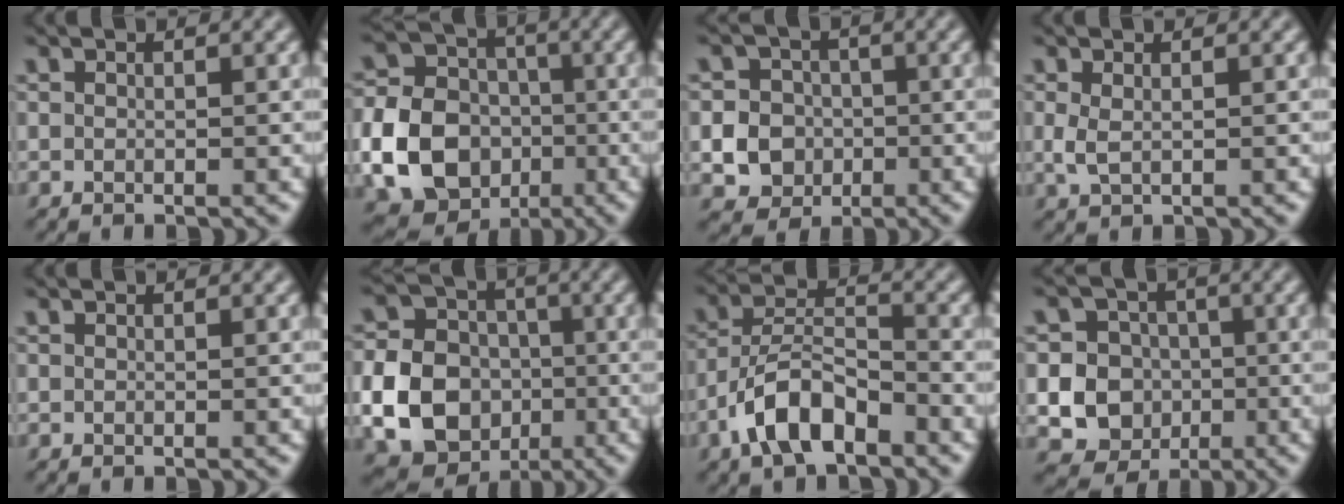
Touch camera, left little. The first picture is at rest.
{"total": 12.1, "force": [-3.3, 10.0, 5.9], "torque": [-0.128, -0.037, -0.077]}
{"total": 6.6, "force": [-1.7, 6.0, 2.0], "torque": [-0.033, 0.006, -0.054]}
{"total": 1.6, "force": [0.0, 0.8, 1.4], "torque": [-0.042, 0.001, 0.004]}
{"total": 0.0}
{"total": 14.1, "force": [-3.3, 12.4, 5.9], "torque": [-0.145, -0.034, -0.072]}
{"total": 6.3, "force": [-3.8, 2.6, 4.3], "torque": [-0.077, 0.011, -0.076]}
{"total": 11.2, "force": [-2.4, 10.5, 3.0], "torque": [-0.075, -0.002, -0.053]}